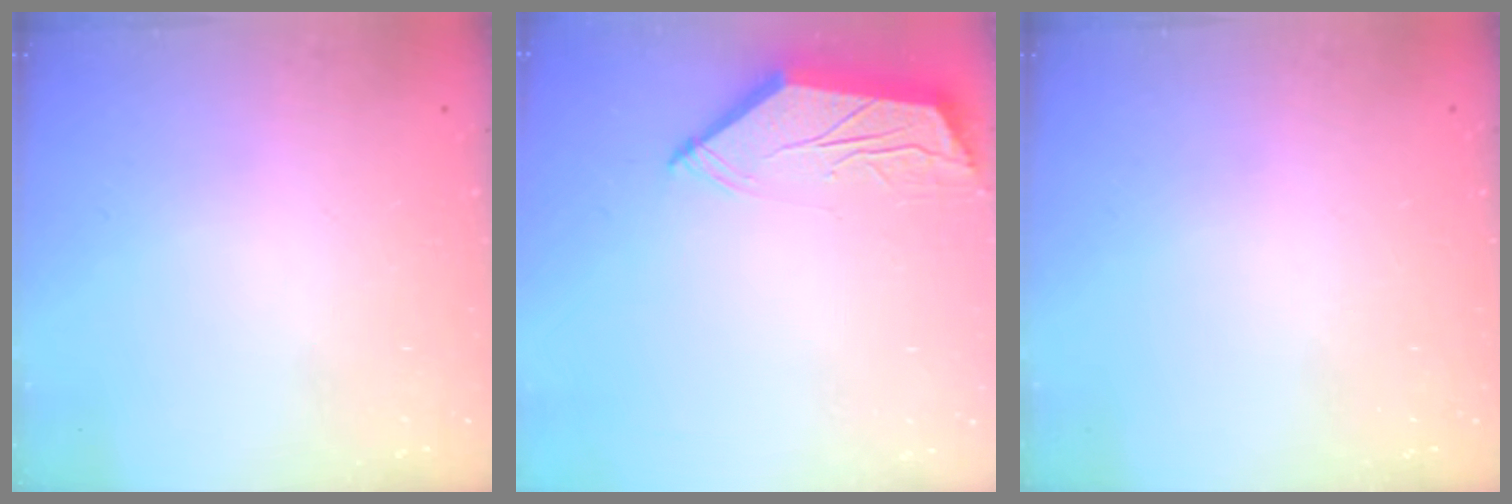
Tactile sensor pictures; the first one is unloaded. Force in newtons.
{"total": 5.1, "press": 5.0, "slide": 0.5}
{"total": 0.0}